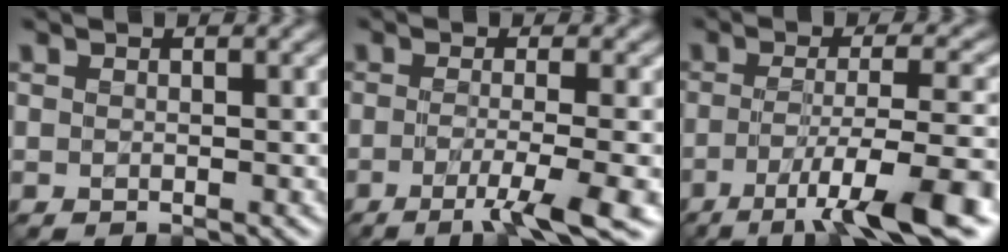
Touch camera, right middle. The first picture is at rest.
{"total": 5.5, "force": [-2.2, 0.8, 5.0], "torque": [-0.076, -0.010, -0.044]}
{"total": 9.4, "force": [-4.3, 1.8, 8.1], "torque": [-0.126, -0.001, -0.071]}